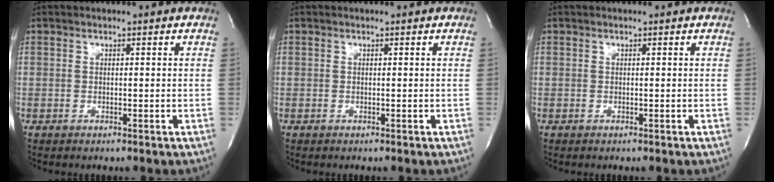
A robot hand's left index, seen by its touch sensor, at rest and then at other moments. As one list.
[{"total": 0.0}, {"total": 0.0}]